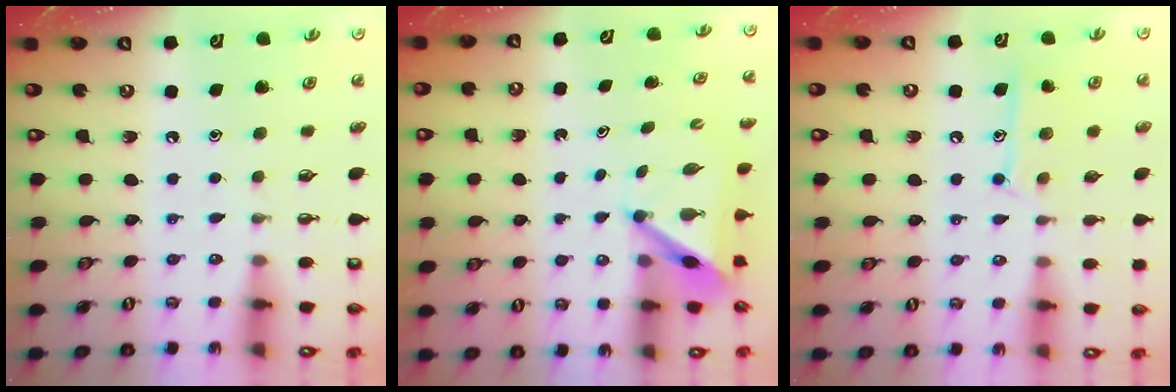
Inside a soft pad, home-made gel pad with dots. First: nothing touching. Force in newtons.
{"total": 4.9, "press": 4.9, "slide": 0.4}
{"total": 11.2, "press": 11.2, "slide": 0.6}